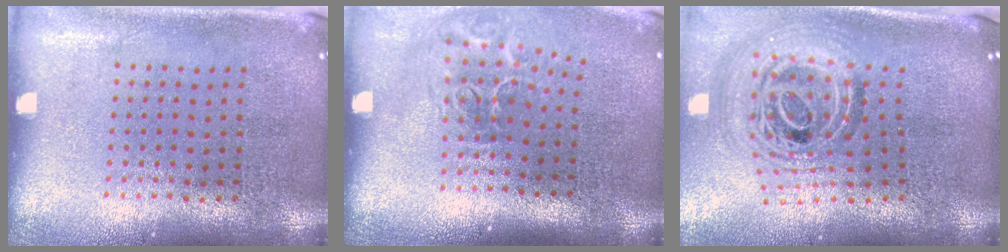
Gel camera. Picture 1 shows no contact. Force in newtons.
{"total": 2.0, "press": 1.3, "slide": 1.5}
{"total": 2.1, "press": 1.7, "slide": 1.3}